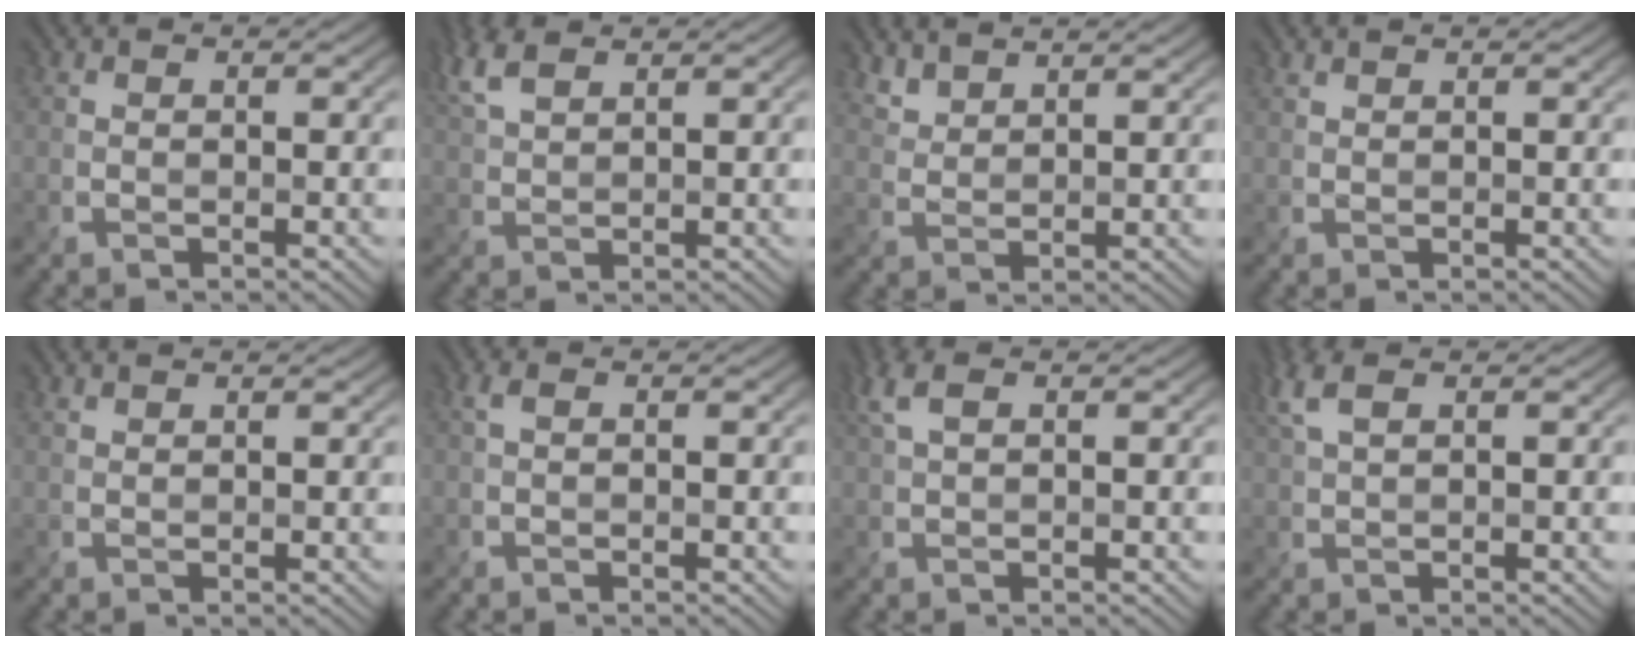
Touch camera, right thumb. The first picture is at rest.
{"total": 4.7, "force": [3.1, 1.6, 3.2], "torque": [-0.091, 0.015, 0.069]}
{"total": 3.7, "force": [3.3, 1.0, 1.4], "torque": [-0.036, -0.005, 0.078]}
{"total": 0.7, "force": [0.6, 0.0, 0.2], "torque": [-0.011, 0.003, 0.016]}
{"total": 1.0, "force": [1.0, 0.1, 0.3], "torque": [-0.015, 0.001, 0.022]}
{"total": 1.0, "force": [0.2, 0.4, 0.9], "torque": [-0.024, 0.003, 0.004]}
{"total": 3.0, "force": [1.3, 1.1, 2.5], "torque": [-0.067, 0.011, 0.027]}
{"total": 3.4, "force": [1.7, 1.0, 2.7], "torque": [-0.075, 0.013, 0.038]}